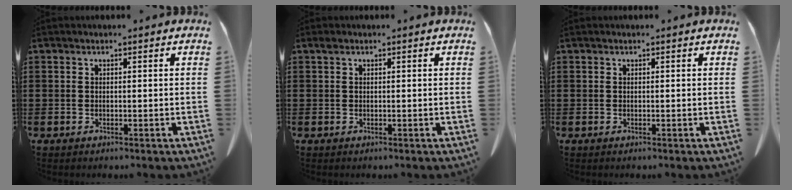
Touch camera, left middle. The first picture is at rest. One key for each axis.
{"total": 0.5, "fx": 0.3, "fy": 0.3, "fz": 0.3, "tx": -0.007, "ty": 0.001, "tz": 0.007}
{"total": 0.0}